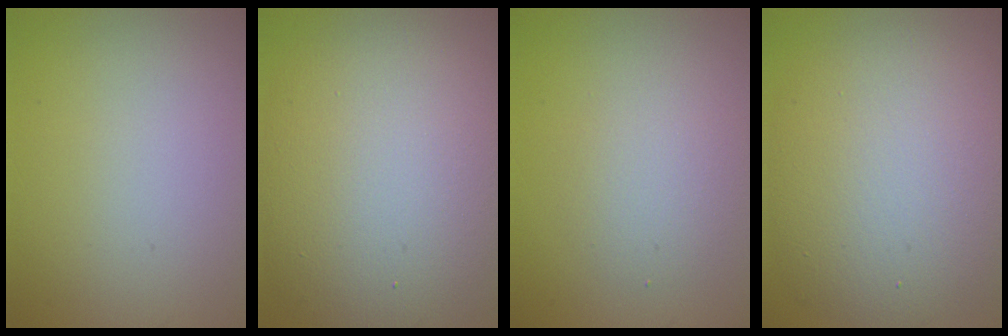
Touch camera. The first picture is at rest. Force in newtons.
{"total": 14.5, "press": 14.5, "slide": 0.7}
{"total": 2.6, "press": 2.6, "slide": 0.2}
{"total": 11.1, "press": 11.1, "slide": 0.8}